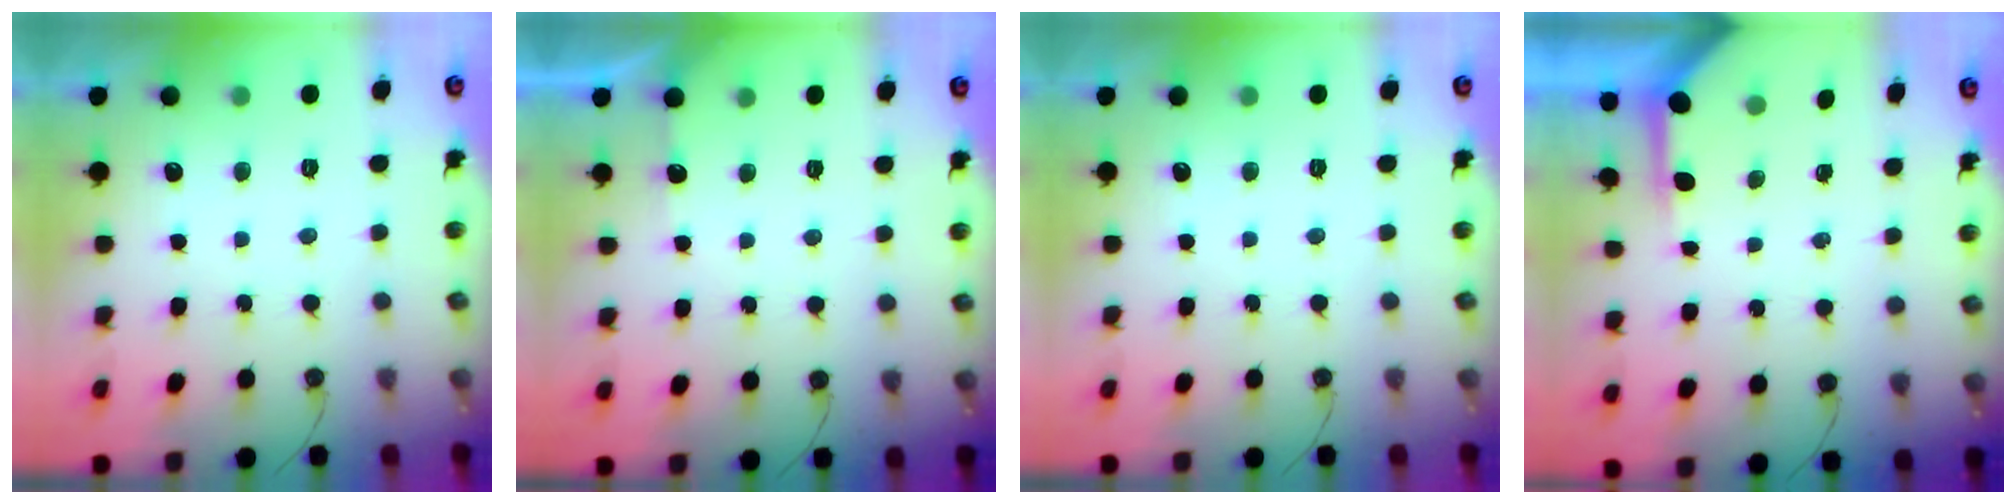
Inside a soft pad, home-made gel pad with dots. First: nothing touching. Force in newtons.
{"total": 2.9, "press": 2.8, "slide": 0.4}
{"total": 0.0}
{"total": 4.0, "press": 4.0, "slide": 0.4}